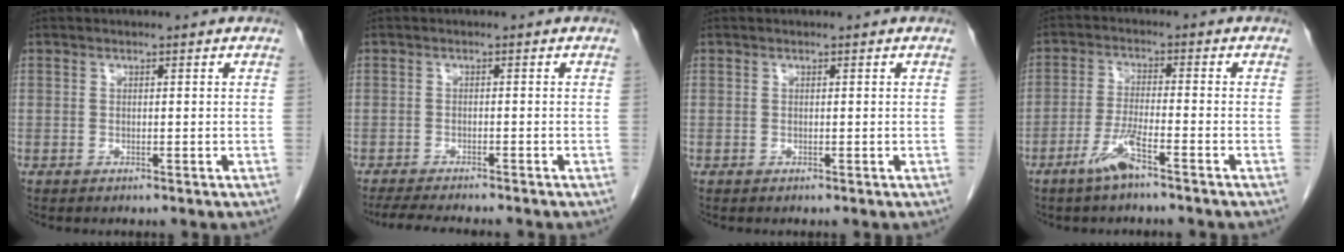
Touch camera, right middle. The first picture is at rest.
{"total": 8.4, "force": [-7.4, 1.0, 3.8], "torque": [-0.055, -0.014, -0.109]}
{"total": 0.0}
{"total": 5.2, "force": [-3.5, 0.1, 3.9], "torque": [-0.083, -0.007, -0.072]}